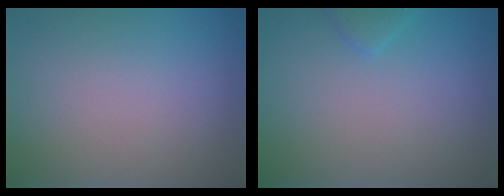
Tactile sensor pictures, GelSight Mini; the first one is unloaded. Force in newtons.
{"total": 1.3, "press": 1.3, "slide": 0.1}